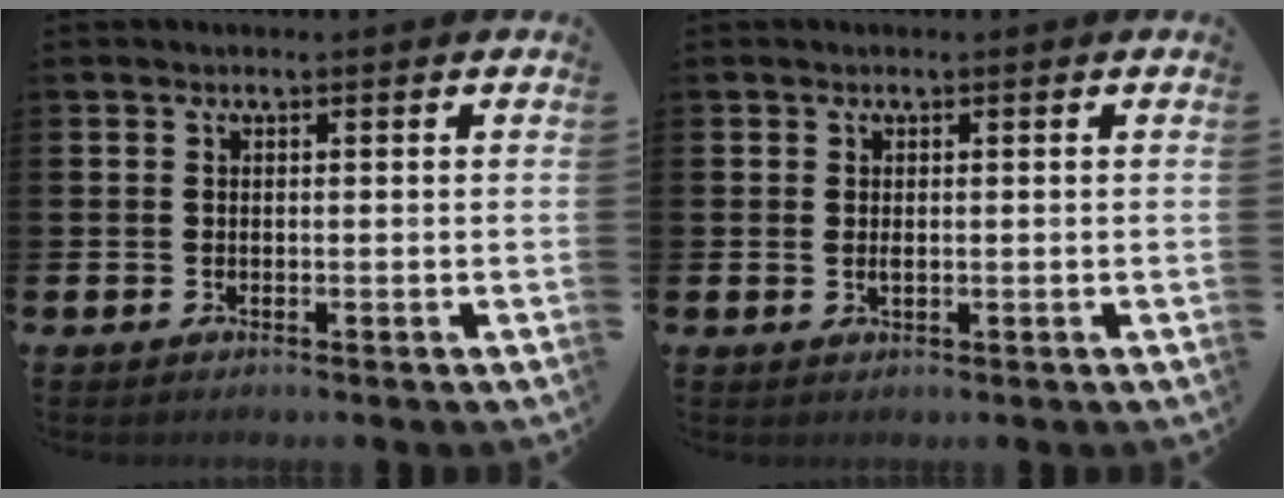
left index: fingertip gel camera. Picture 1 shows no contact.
{"total": 0.9, "force": [0.2, 0.4, 0.8], "torque": [-0.016, 0.004, 0.002]}